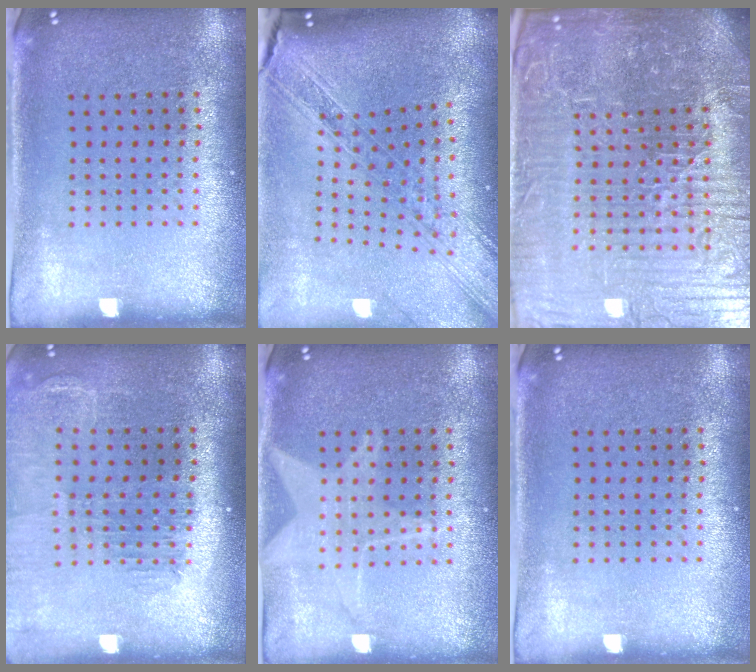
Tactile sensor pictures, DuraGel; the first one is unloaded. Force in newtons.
{"total": 2.4, "press": 2.0, "slide": 1.3}
{"total": 7.7, "press": 6.9, "slide": 3.4}
{"total": 1.4, "press": 1.4, "slide": 0.2}
{"total": 2.3, "press": 2.3, "slide": 0.3}
{"total": 0.0}